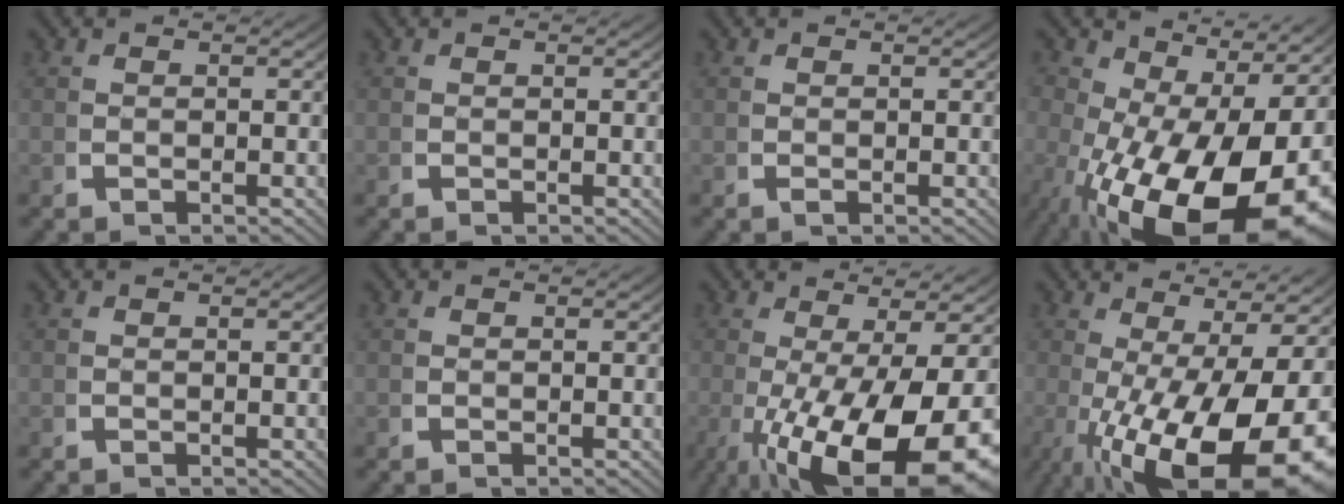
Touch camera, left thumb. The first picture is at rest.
{"total": 0.0}
{"total": 0.0}
{"total": 17.5, "force": [-3.4, 10.6, 13.6], "torque": [-0.223, -0.057, -0.015]}
{"total": 4.3, "force": [0.6, -3.2, -2.8], "torque": [0.041, 0.022, 0.001]}
{"total": 0.0}
{"total": 16.9, "force": [-4.3, 8.5, 14.0], "torque": [-0.240, -0.042, -0.025]}
{"total": 18.7, "force": [-4.0, 10.1, 15.2], "torque": [-0.249, -0.043, -0.020]}